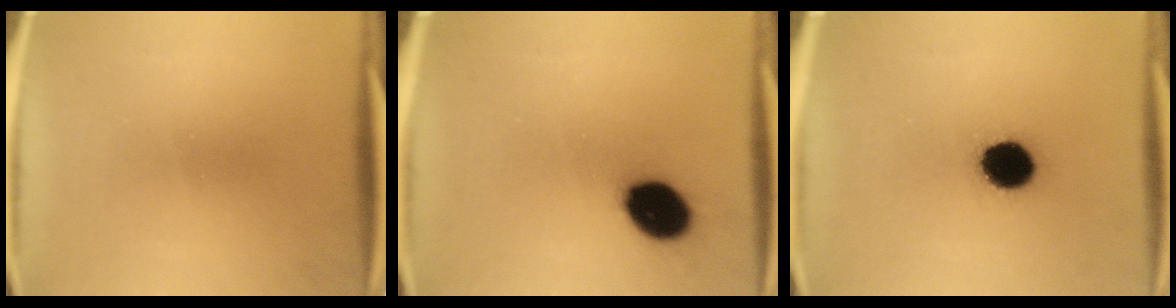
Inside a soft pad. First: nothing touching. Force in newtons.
{"total": 11.4}
{"total": 10.0}